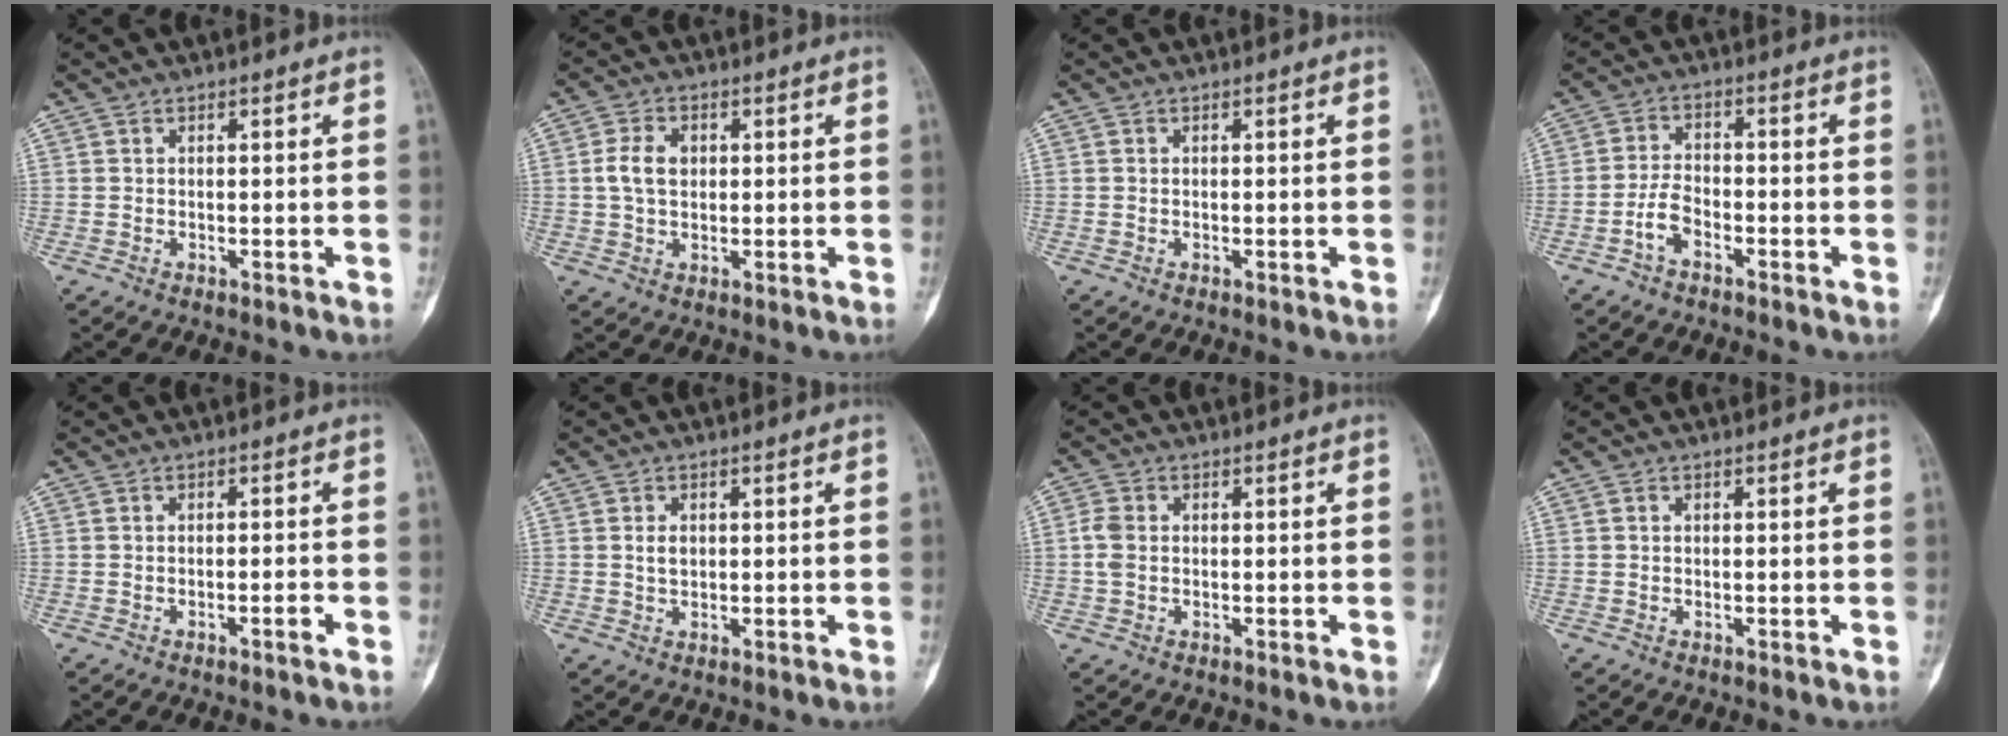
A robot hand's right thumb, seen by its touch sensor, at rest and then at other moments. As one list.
[{"total": 5.3, "force": [0.7, 3.7, 3.7], "torque": [-0.070, 0.006, 0.010]}, {"total": 0.0}, {"total": 4.4, "force": [-2.5, 2.3, 2.8], "torque": [-0.051, 0.024, -0.053]}, {"total": 1.5, "force": [-0.9, 0.1, 1.2], "torque": [-0.023, 0.007, -0.014]}, {"total": 2.1, "force": [0.3, 1.4, 1.5], "torque": [-0.025, -0.001, 0.007]}, {"total": 2.9, "force": [-0.1, 2.0, 2.0], "torque": [-0.055, 0.005, -0.006]}, {"total": 0.0}]